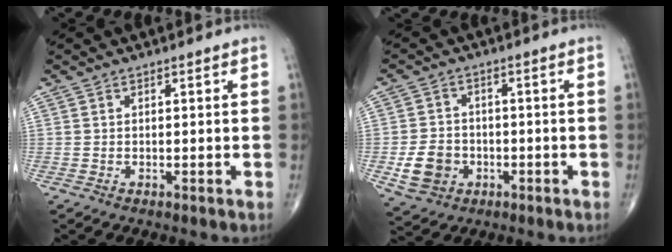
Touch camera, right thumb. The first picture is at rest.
{"total": 7.2, "force": [-2.1, 6.0, 3.4], "torque": [-0.048, 0.011, -0.032]}